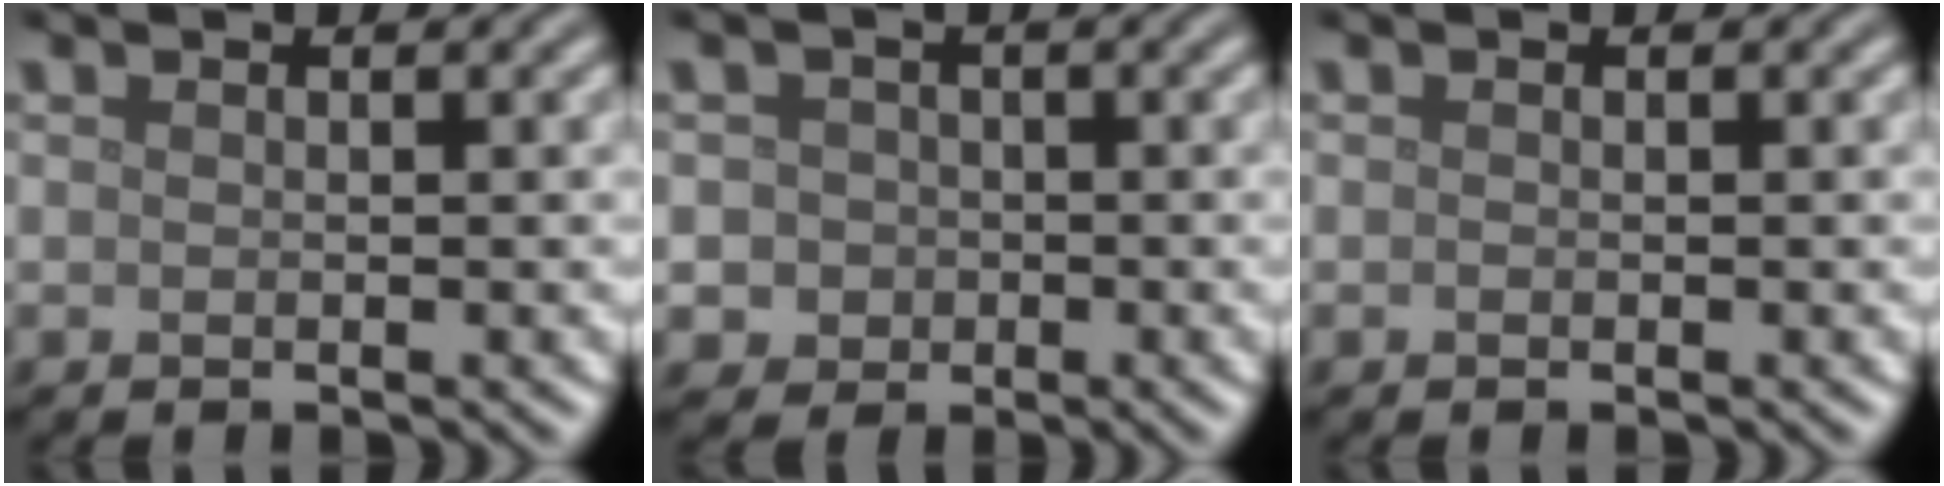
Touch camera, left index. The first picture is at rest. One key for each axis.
{"total": 2.8, "fx": -0.4, "fy": 2.7, "fz": 0.6, "tx": 0.011, "ty": 0.008, "tz": -0.016}
{"total": 0.0}